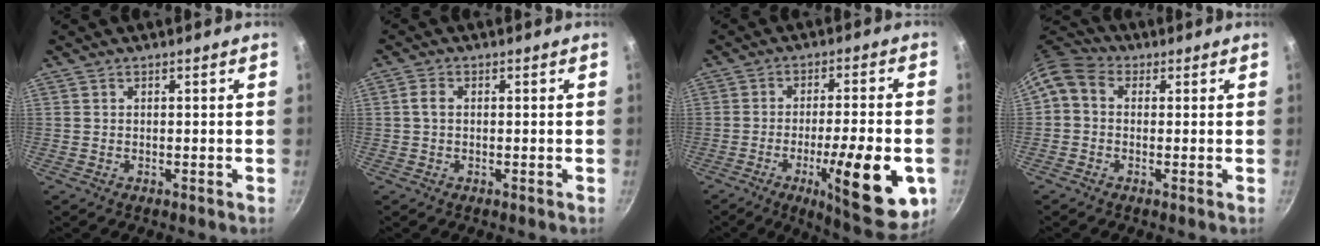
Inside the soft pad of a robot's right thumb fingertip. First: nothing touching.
{"total": 2.1, "force": [0.1, 1.4, 1.5], "torque": [-0.032, 0.008, 0.000]}
{"total": 18.2, "force": [-5.8, 4.5, 16.6], "torque": [-0.214, 0.012, -0.081]}
{"total": 6.0, "force": [0.4, 4.8, 3.6], "torque": [-0.074, 0.021, -0.012]}